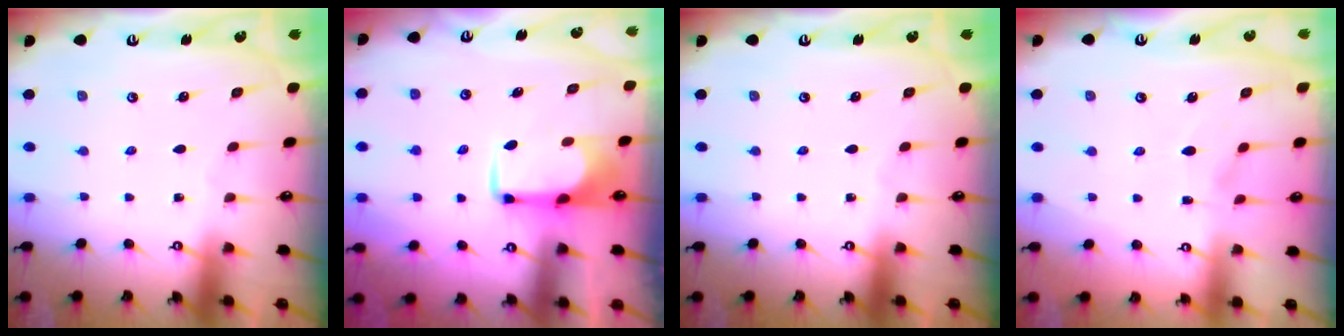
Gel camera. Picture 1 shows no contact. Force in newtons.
{"total": 1.8, "press": 1.7, "slide": 0.5}
{"total": 0.0}
{"total": 2.3, "press": 2.1, "slide": 1.1}